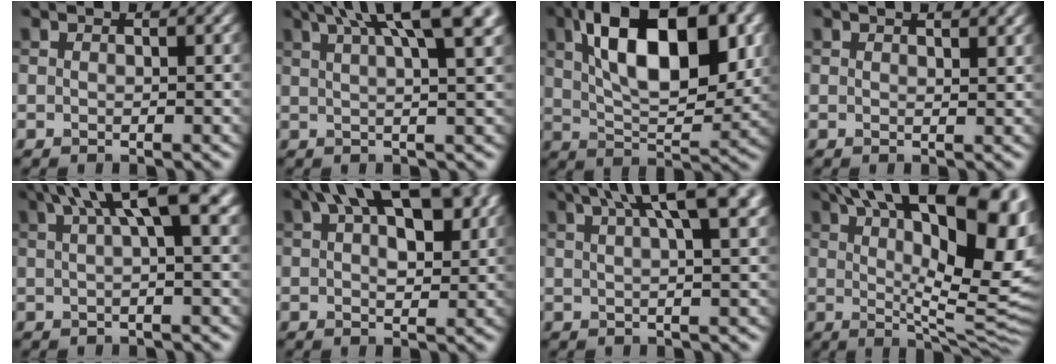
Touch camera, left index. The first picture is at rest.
{"total": 10.7, "force": [5.6, 3.0, 8.5], "torque": [-0.090, 0.044, 0.056]}
{"total": 13.6, "force": [4.4, 6.4, 11.1], "torque": [-0.170, 0.011, 0.069]}
{"total": 1.8, "force": [1.3, 0.5, 1.2], "torque": [-0.012, 0.001, 0.021]}
{"total": 7.7, "force": [3.4, 1.7, 6.7], "torque": [-0.087, 0.025, 0.051]}
{"total": 11.3, "force": [4.5, 5.1, 9.0], "torque": [-0.133, 0.020, 0.060]}
{"total": 9.1, "force": [4.8, 2.5, 7.3], "torque": [-0.076, 0.036, 0.047]}
{"total": 18.2, "force": [6.7, 6.0, 15.9], "torque": [-0.227, 0.027, 0.104]}